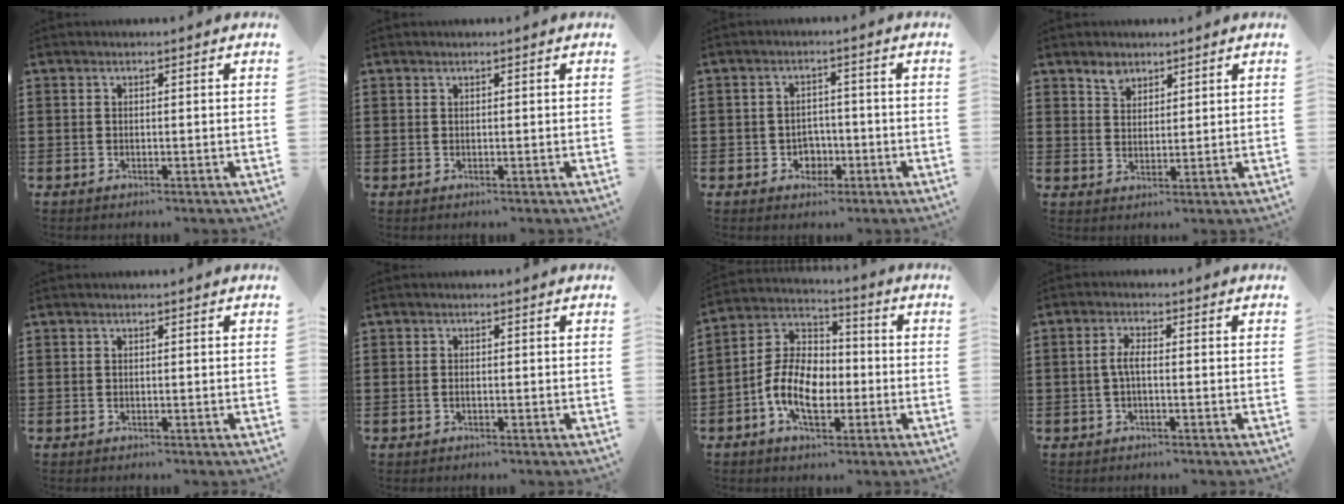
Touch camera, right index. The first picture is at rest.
{"total": 0.0}
{"total": 3.2, "force": [-1.3, 2.6, 1.3], "torque": [-0.030, 0.004, -0.028]}
{"total": 3.0, "force": [2.3, 1.8, 0.6], "torque": [-0.013, 0.002, 0.044]}
{"total": 0.0}
{"total": 0.7, "force": [-0.2, 0.4, 0.6], "torque": [-0.014, -0.002, -0.004]}
{"total": 10.1, "force": [-3.0, 6.2, 7.4], "torque": [-0.179, 0.005, -0.062]}
{"total": 2.8, "force": [-0.5, 0.9, 2.6], "torque": [-0.064, -0.002, -0.015]}